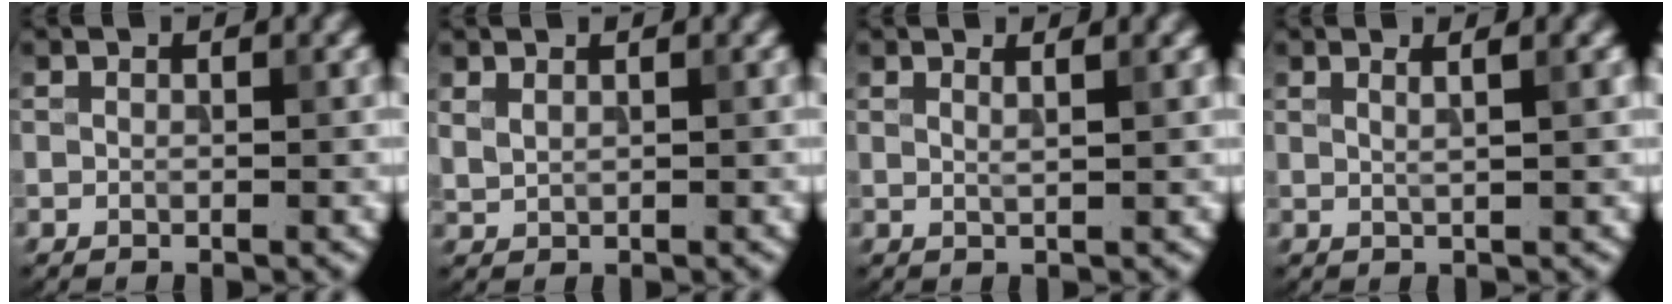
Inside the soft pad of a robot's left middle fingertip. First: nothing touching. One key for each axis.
{"total": 0.9, "fx": 0.6, "fy": 0.3, "fz": 0.6, "tx": -0.020, "ty": 0.001, "tz": 0.019}
{"total": 1.2, "fx": 0.7, "fy": 0.1, "fz": 1.0, "tx": -0.014, "ty": 0.004, "tz": 0.008}
{"total": 1.9, "fx": 0.9, "fy": 0.4, "fz": 1.7, "tx": -0.019, "ty": 0.007, "tz": 0.001}